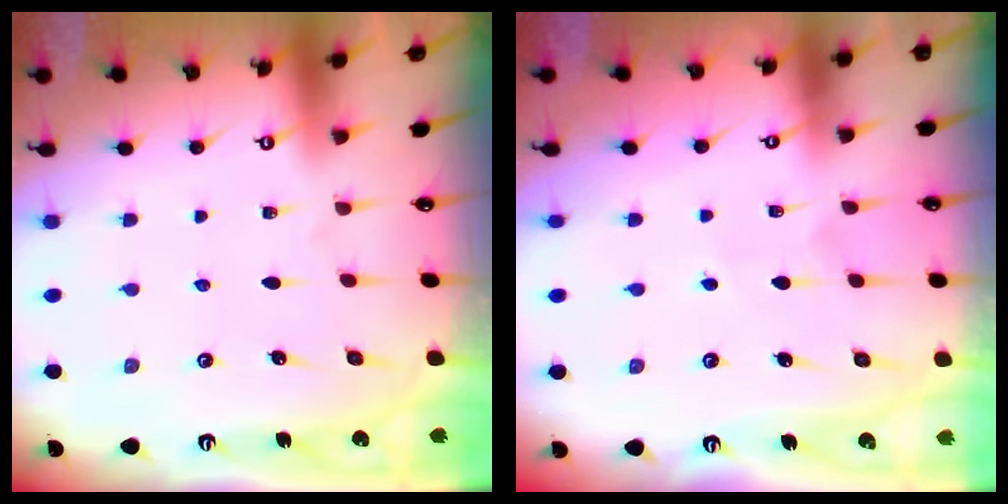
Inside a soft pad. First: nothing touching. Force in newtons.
{"total": 4.9, "press": 4.9, "slide": 0.5}